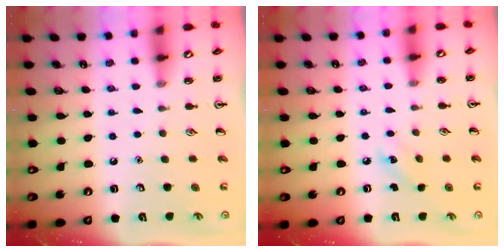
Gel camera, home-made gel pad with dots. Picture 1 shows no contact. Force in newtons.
{"total": 5.0, "press": 4.8, "slide": 1.3}